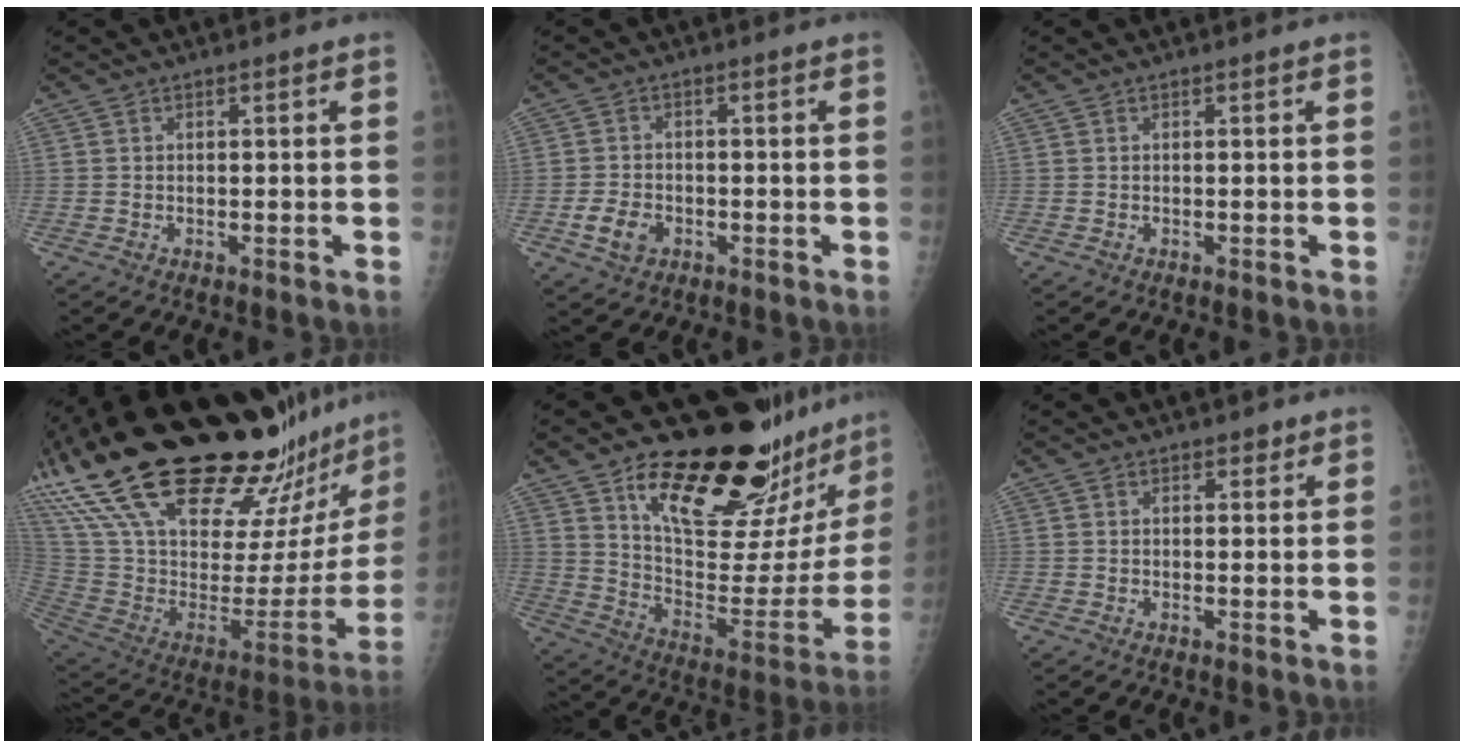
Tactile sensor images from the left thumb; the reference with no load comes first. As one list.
[{"total": 4.5, "force": [-1.6, 3.4, 2.5], "torque": [-0.039, 0.005, -0.027]}, {"total": 0.0}, {"total": 45.7, "force": [33.2, 13.6, 28.3], "torque": [-0.460, -0.097, 0.542]}, {"total": 31.6, "force": [21.8, 10.6, 20.2], "torque": [-0.265, -0.102, 0.328]}, {"total": 1.7, "force": [1.2, 1.0, 0.7], "torque": [0.005, -0.005, 0.013]}]